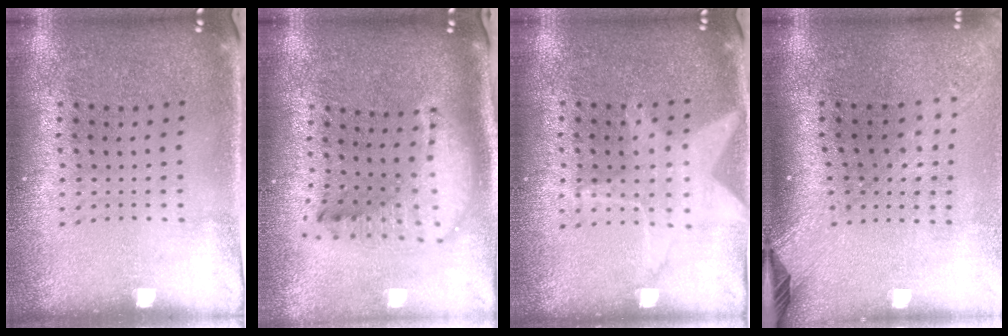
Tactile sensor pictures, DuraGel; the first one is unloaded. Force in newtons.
{"total": 2.0, "press": 1.6, "slide": 1.2}
{"total": 0.5, "press": 0.5, "slide": 0.0}
{"total": 2.3, "press": 1.7, "slide": 1.5}